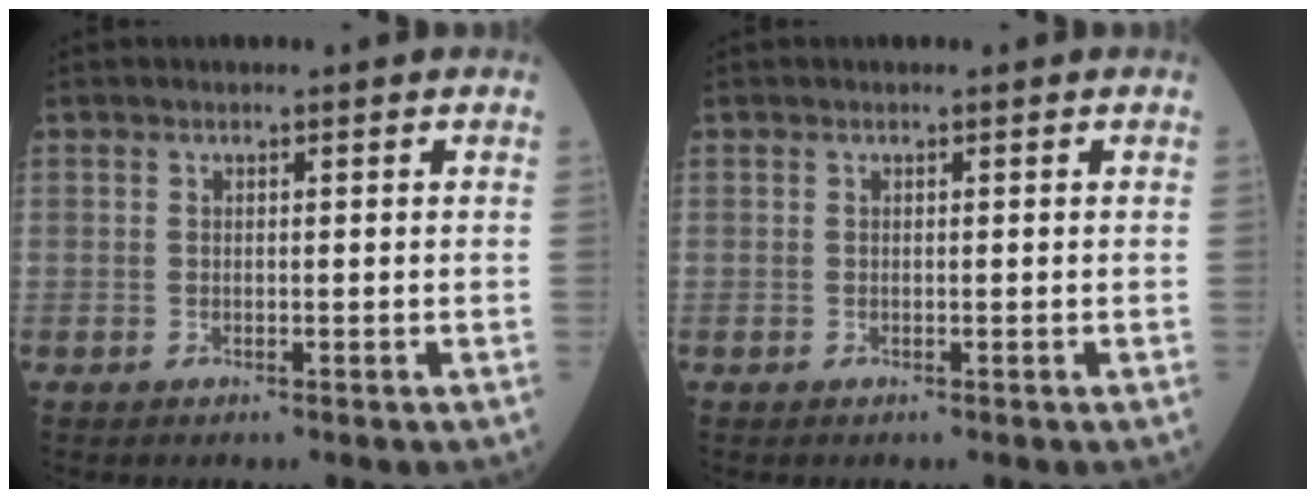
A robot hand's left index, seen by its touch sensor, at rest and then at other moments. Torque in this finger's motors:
{"motor_torque": [0.03, -0.03, 0.00, 0.00]}